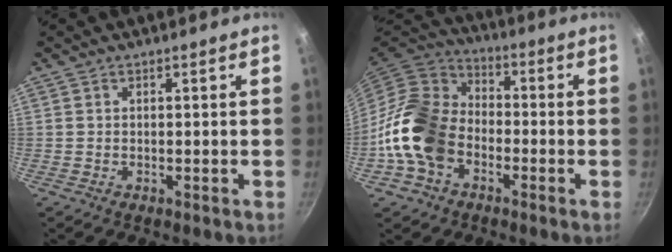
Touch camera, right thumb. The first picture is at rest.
{"total": 16.0, "force": [-4.8, 11.9, 9.7], "torque": [-0.159, 0.045, -0.111]}